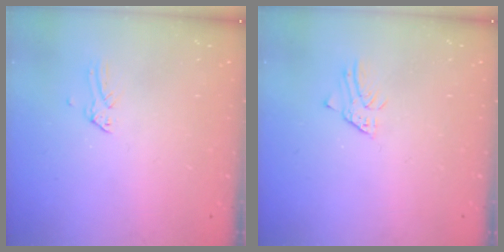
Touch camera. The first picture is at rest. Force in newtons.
{"total": 0.9, "press": 0.9, "slide": 0.1}